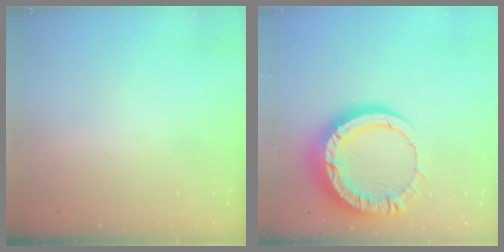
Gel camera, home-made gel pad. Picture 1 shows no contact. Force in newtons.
{"total": 16.1, "press": 16.1, "slide": 1.6}